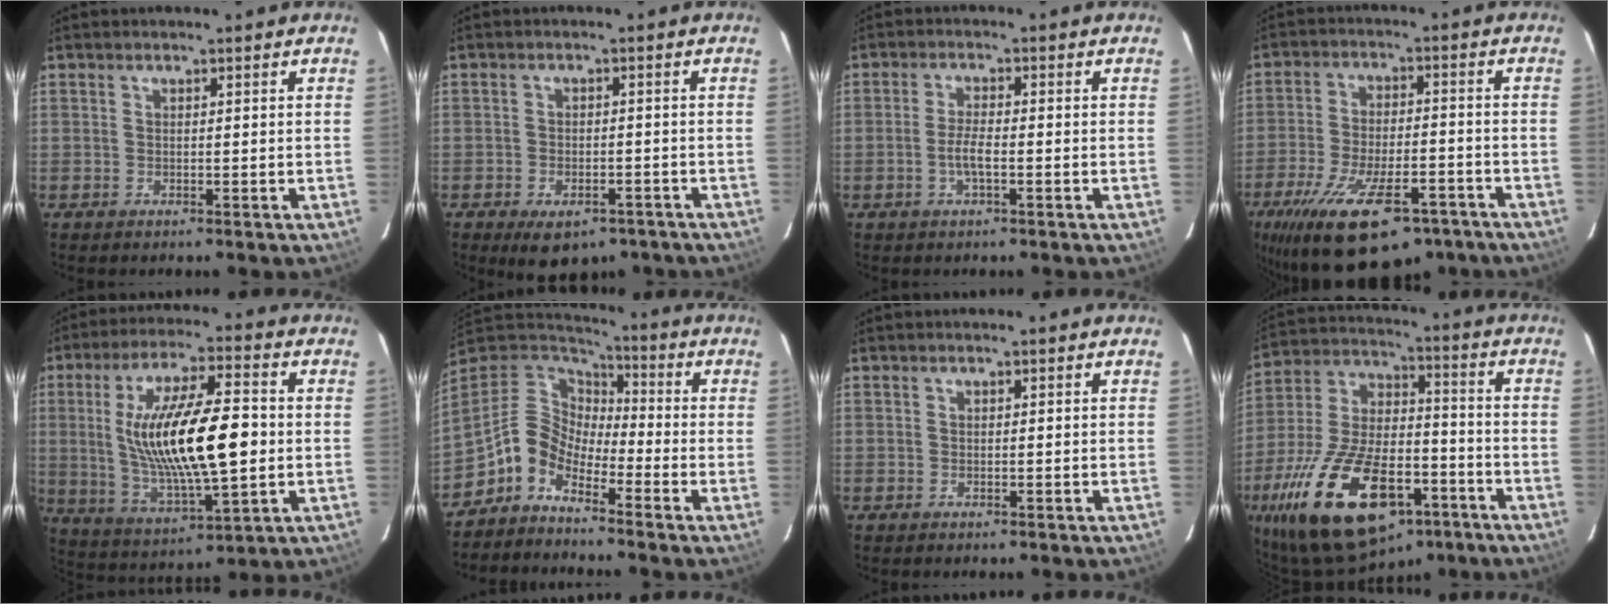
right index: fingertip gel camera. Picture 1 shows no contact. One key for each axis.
{"total": 9.4, "fx": -6.4, "fy": 4.9, "fz": 4.8, "tx": -0.093, "ty": -0.008, "tz": -0.079}
{"total": 3.4, "fx": -1.2, "fy": 0.8, "fz": 3.1, "tx": -0.064, "ty": 0.000, "tz": -0.023}
{"total": 22.6, "fx": -14.8, "fy": 8.9, "fz": 14.6, "tx": -0.282, "ty": -0.045, "tz": -0.222}
{"total": 20.1, "fx": 0.5, "fy": 5.6, "fz": 19.3, "tx": -0.356, "ty": -0.003, "tz": 0.023}
{"total": 9.1, "fx": -6.4, "fy": 5.5, "fz": 3.5, "tx": -0.075, "ty": 0.030, "tz": -0.143}
{"total": 0.0}
{"total": 27.6, "fx": -15.6, "fy": 12.9, "fz": 18.8, "tx": -0.369, "ty": -0.015, "tz": -0.246}